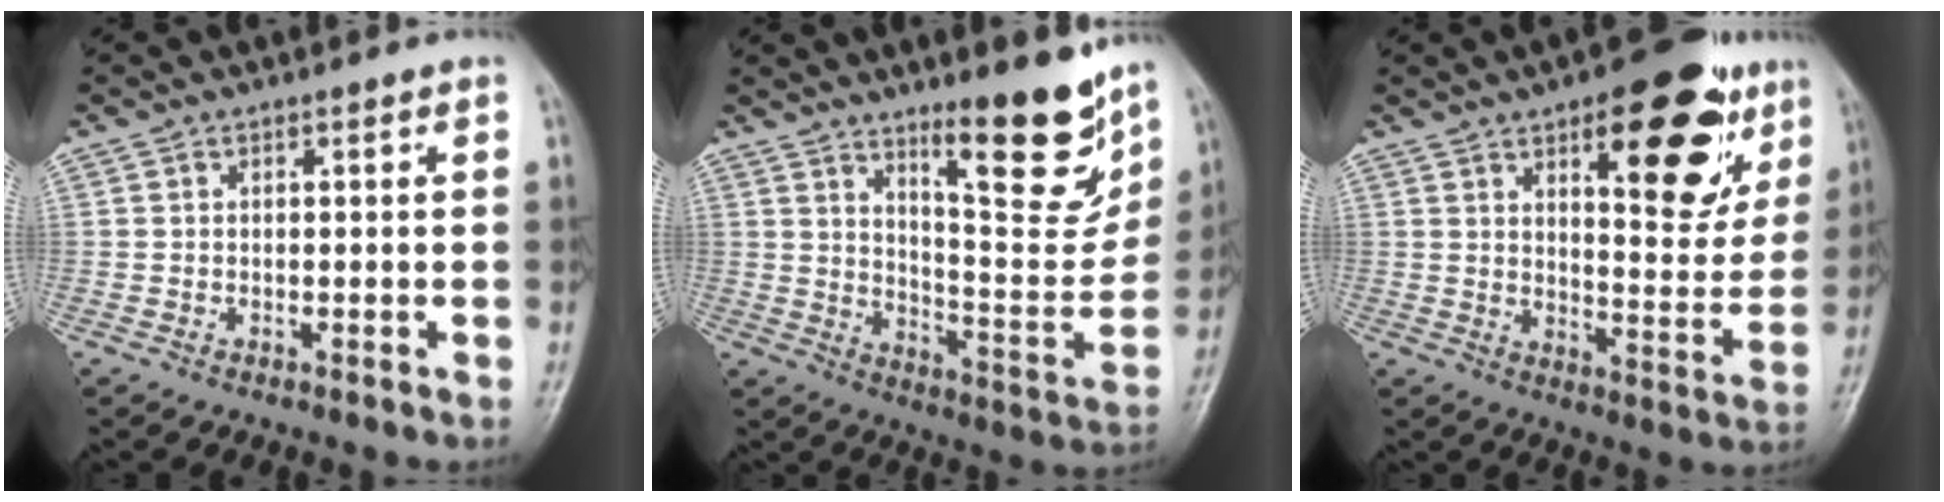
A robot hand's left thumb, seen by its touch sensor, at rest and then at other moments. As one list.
[{"total": 17.1, "force": [11.5, 4.1, 12.0], "torque": [-0.131, -0.090, 0.184]}, {"total": 19.5, "force": [9.6, 7.8, 15.1], "torque": [-0.152, -0.042, 0.133]}]